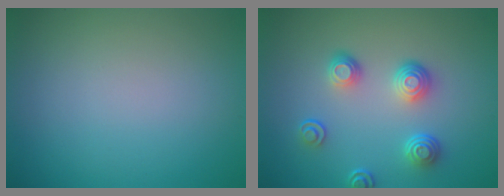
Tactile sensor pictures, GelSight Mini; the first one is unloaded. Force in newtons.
{"total": 3.7, "press": 2.9, "slide": 2.3}